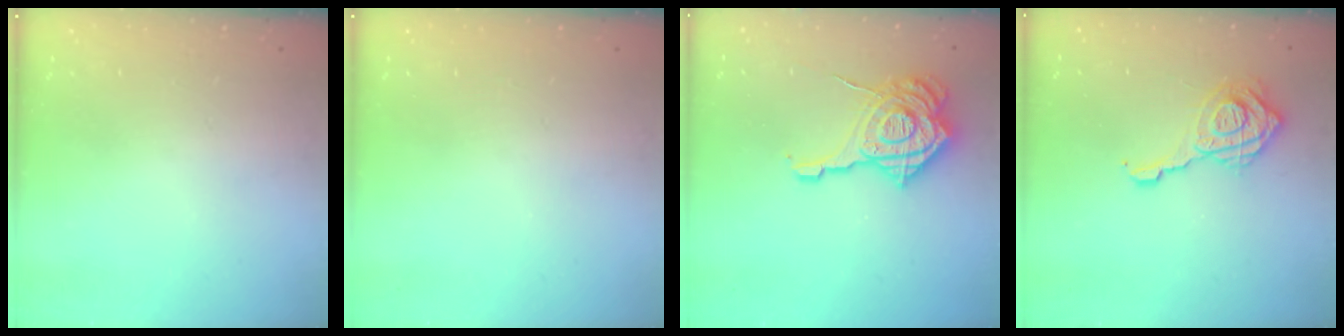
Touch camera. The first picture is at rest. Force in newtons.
{"total": 0.0}
{"total": 18.9, "press": 18.8, "slide": 1.9}
{"total": 13.8, "press": 13.8, "slide": 1.3}